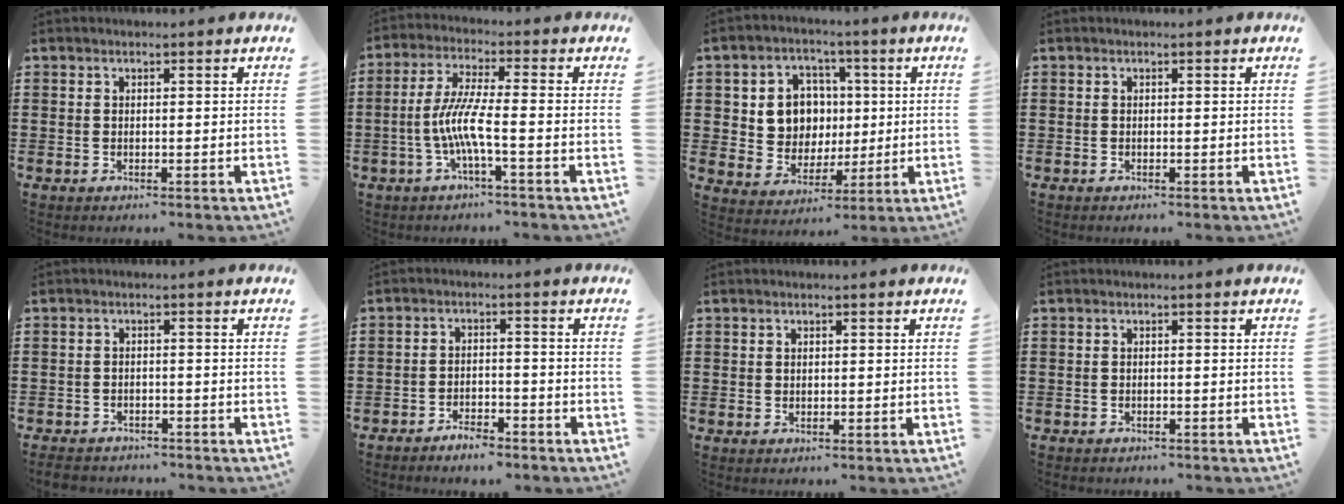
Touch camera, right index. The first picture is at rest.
{"total": 7.2, "force": [-2.2, 0.7, 6.8], "torque": [-0.153, -0.013, -0.052]}
{"total": 7.6, "force": [1.2, 6.9, 3.0], "torque": [-0.073, 0.014, 0.020]}
{"total": 0.0}
{"total": 2.1, "force": [-2.1, 0.5, 0.2], "torque": [-0.016, -0.002, -0.047]}
{"total": 3.1, "force": [-3.1, 0.5, 0.5], "torque": [-0.013, 0.006, -0.064]}
{"total": 0.6, "force": [0.2, 0.5, 0.2], "torque": [-0.005, 0.003, 0.005]}
{"total": 0.8, "force": [-0.7, 0.2, 0.1], "torque": [-0.004, -0.001, -0.015]}